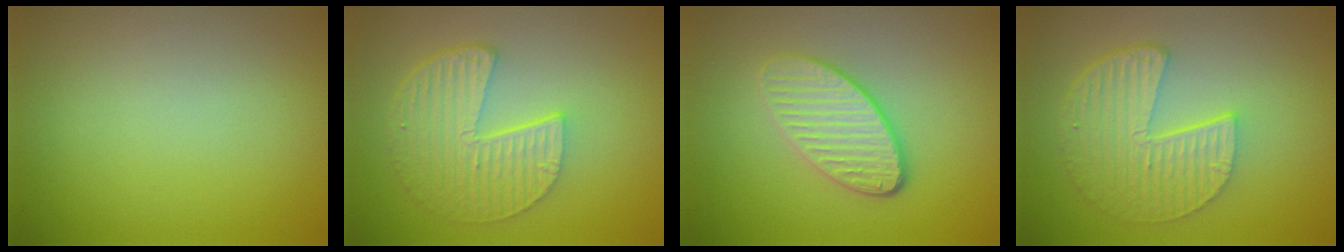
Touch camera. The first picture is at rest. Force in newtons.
{"total": 5.4, "press": 4.1, "slide": 3.5}
{"total": 4.0, "press": 3.3, "slide": 2.3}
{"total": 5.4, "press": 4.1, "slide": 3.5}